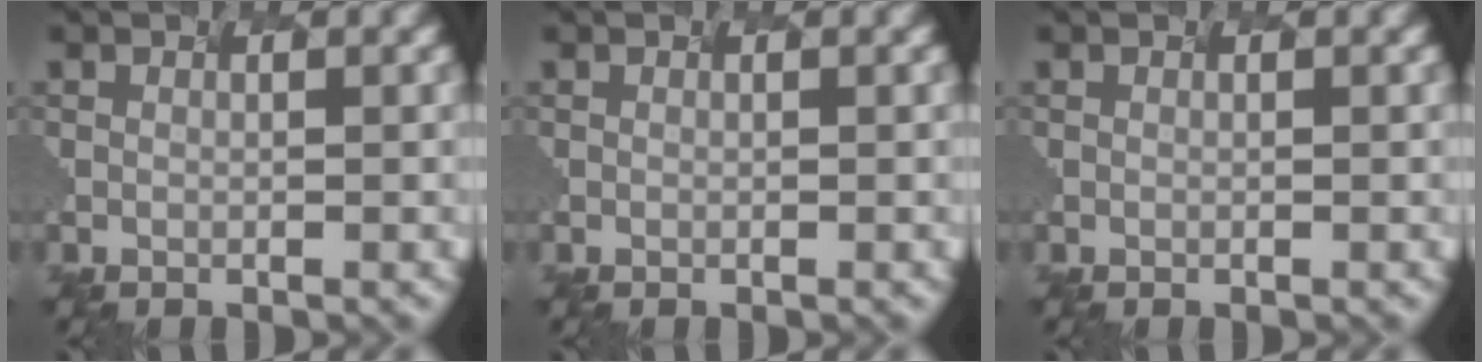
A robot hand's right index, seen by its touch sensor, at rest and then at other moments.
{"total": 0.0}
{"total": 0.0}